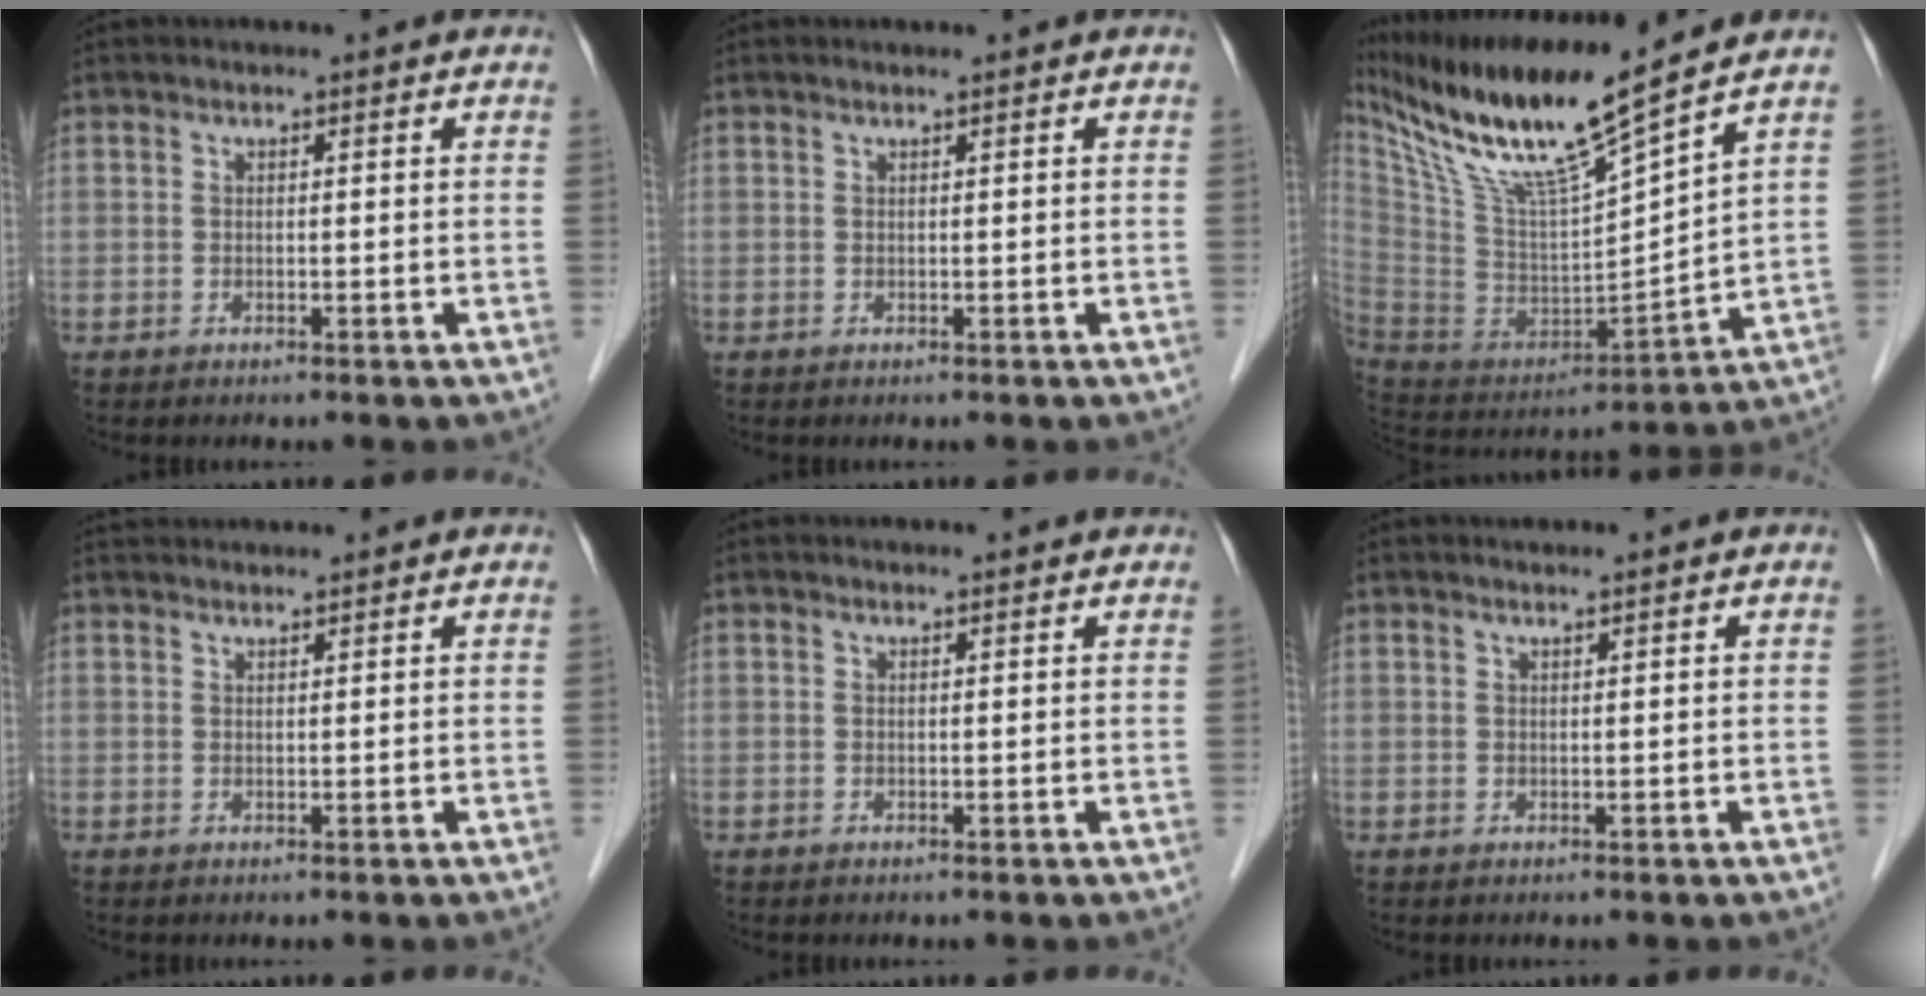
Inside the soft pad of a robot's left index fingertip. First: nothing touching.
{"total": 0.0}
{"total": 17.6, "force": [13.2, 0.1, 11.7], "torque": [-0.223, -0.006, 0.254]}
{"total": 5.0, "force": [4.8, 0.4, 1.4], "torque": [-0.017, 0.039, 0.071]}
{"total": 2.6, "force": [2.5, 0.3, 0.5], "torque": [-0.011, 0.015, 0.026]}
{"total": 1.0, "force": [1.0, 0.0, 0.4], "torque": [-0.008, 0.006, 0.018]}